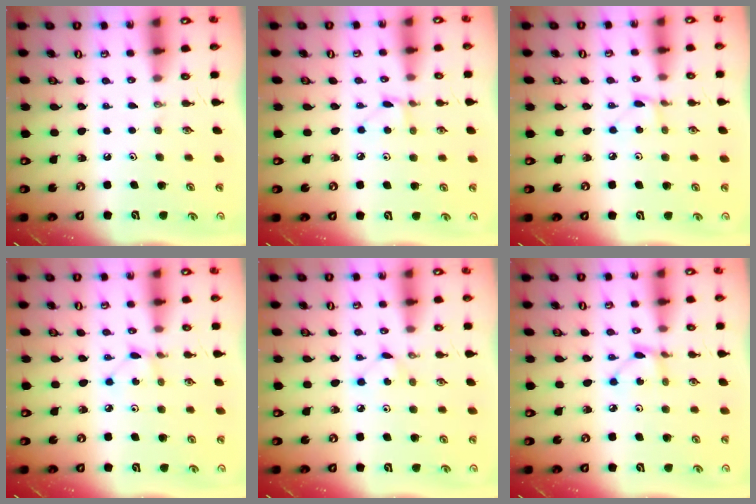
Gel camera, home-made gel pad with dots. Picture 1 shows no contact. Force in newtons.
{"total": 3.4, "press": 3.4, "slide": 0.5}
{"total": 3.0, "press": 3.0, "slide": 0.4}
{"total": 1.3, "press": 1.3, "slide": 0.1}
{"total": 3.3, "press": 3.3, "slide": 0.5}
{"total": 2.5, "press": 2.5, "slide": 0.1}